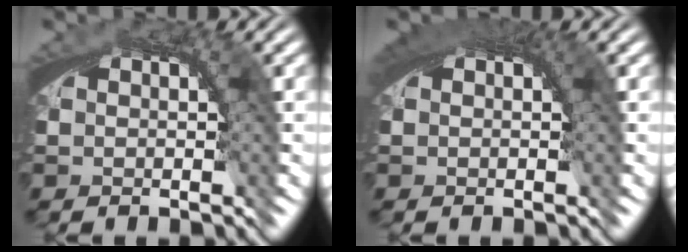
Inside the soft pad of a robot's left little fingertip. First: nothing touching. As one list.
[{"total": 1.6, "force": [0.5, 1.0, 1.2], "torque": [-0.018, -0.004, 0.009]}]